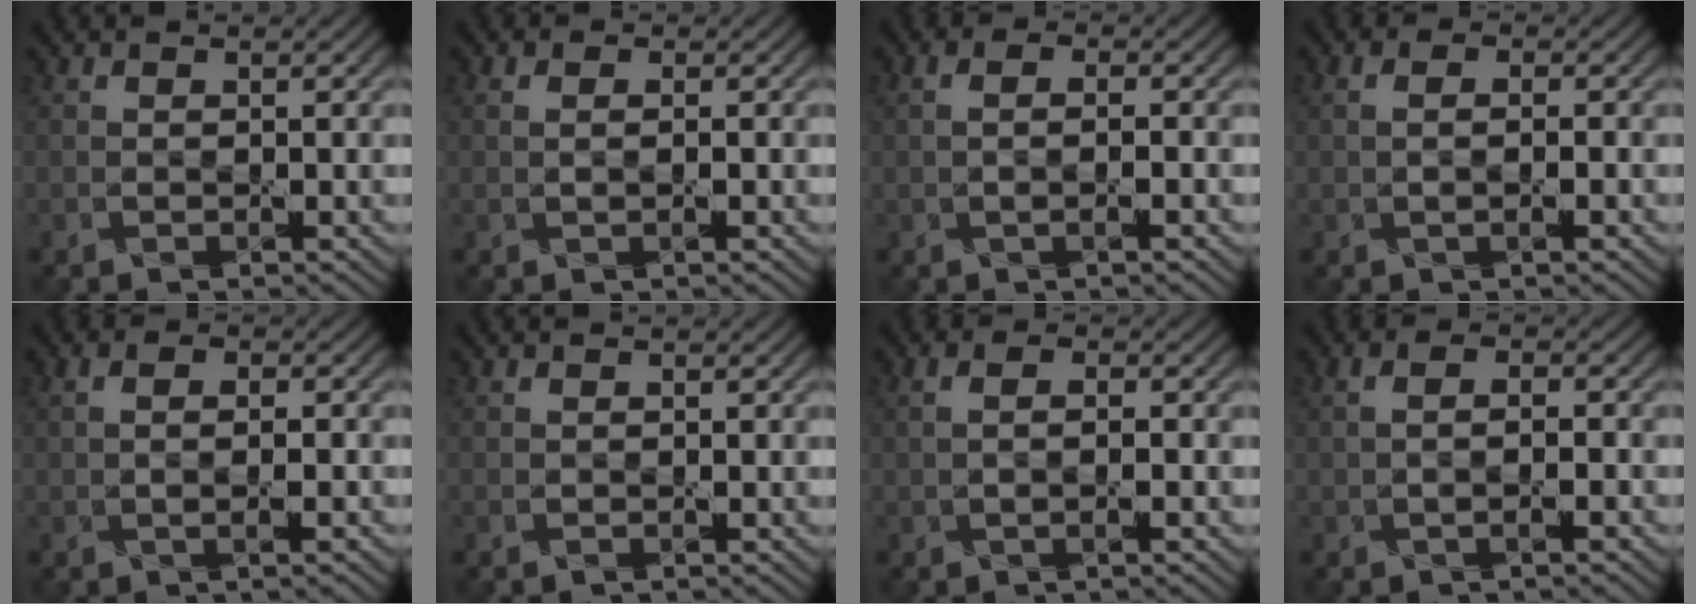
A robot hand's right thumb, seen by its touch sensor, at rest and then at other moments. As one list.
[{"total": 1.4, "force": [0.3, 0.6, 1.2], "torque": [-0.017, -0.006, 0.002]}, {"total": 2.1, "force": [-0.2, 0.6, 2.0], "torque": [-0.034, 0.001, -0.010]}, {"total": 2.1, "force": [0.0, 1.0, 1.9], "torque": [-0.022, -0.005, -0.005]}, {"total": 2.9, "force": [-0.1, 1.3, 2.6], "torque": [-0.032, -0.004, -0.004]}, {"total": 0.0}, {"total": 2.3, "force": [-0.1, 0.9, 2.1], "torque": [-0.029, -0.005, -0.006]}, {"total": 2.4, "force": [-0.4, 0.7, 2.2], "torque": [-0.041, 0.003, -0.012]}]